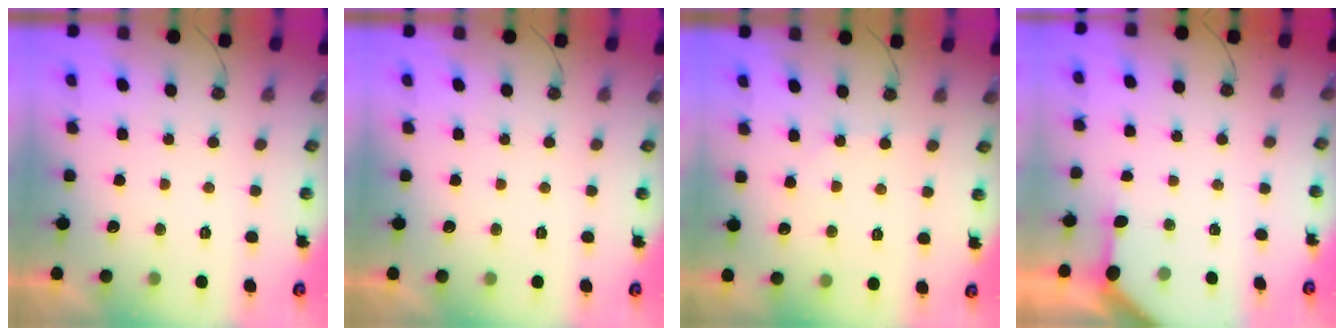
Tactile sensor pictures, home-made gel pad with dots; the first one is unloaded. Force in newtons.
{"total": 0.0}
{"total": 3.3, "press": 3.2, "slide": 0.5}
{"total": 3.8, "press": 3.8, "slide": 0.3}